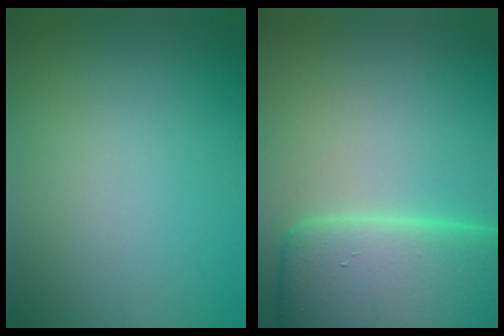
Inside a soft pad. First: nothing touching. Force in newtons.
{"total": 12.4, "press": 12.3, "slide": 1.2}